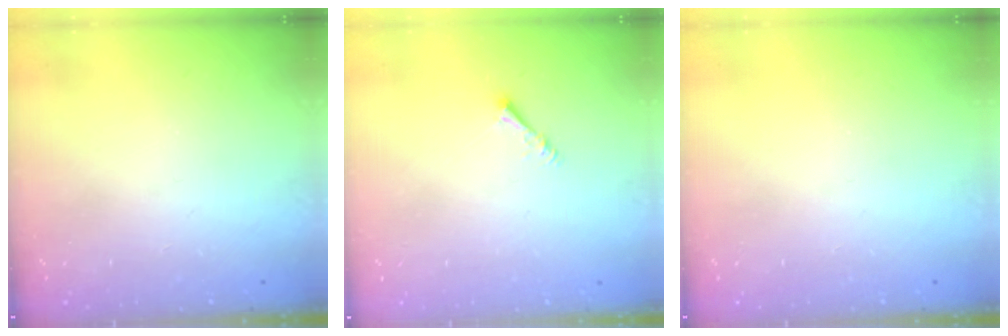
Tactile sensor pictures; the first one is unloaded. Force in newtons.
{"total": 1.8, "press": 1.8, "slide": 0.1}
{"total": 0.0}